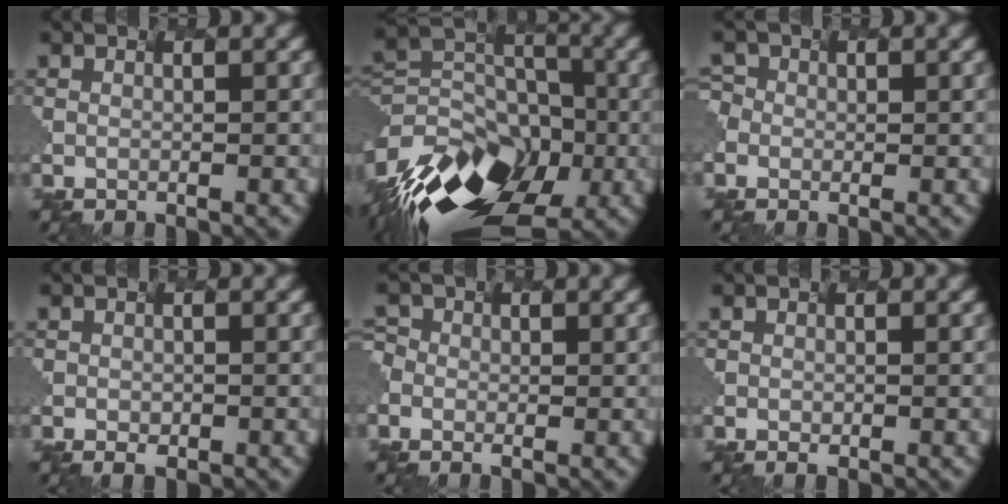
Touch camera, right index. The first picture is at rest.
{"total": 13.9, "force": [-8.8, 8.2, 6.9], "torque": [-0.174, 0.008, -0.133]}
{"total": 1.8, "force": [-1.5, 0.8, 0.0], "torque": [-0.019, 0.001, -0.008]}
{"total": 1.2, "force": [-1.1, -0.5, -0.1], "torque": [-0.024, -0.010, 0.005]}
{"total": 1.6, "force": [-1.5, 0.6, 0.3], "torque": [-0.022, 0.001, -0.012]}
{"total": 0.8, "force": [-0.6, -0.6, -0.2], "torque": [-0.011, -0.007, 0.010]}